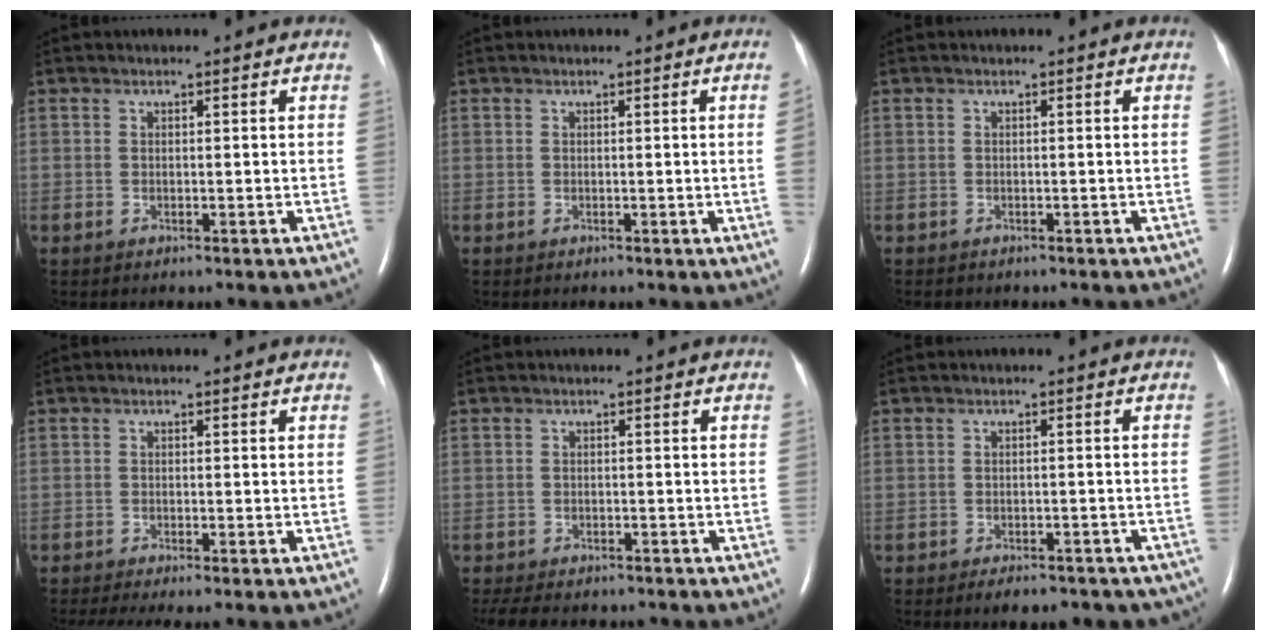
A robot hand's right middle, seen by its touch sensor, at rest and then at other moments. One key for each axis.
{"total": 2.0, "fx": -0.1, "fy": -0.9, "fz": 1.7, "tx": -0.021, "ty": -0.002, "tz": 0.000}
{"total": 0.7, "fx": -0.6, "fy": 0.3, "fz": 0.2, "tx": -0.014, "ty": 0.000, "tz": -0.004}
{"total": 4.4, "fx": -3.5, "fy": -0.2, "fz": 2.6, "tx": -0.043, "ty": -0.009, "tz": -0.058}
{"total": 8.9, "fx": -7.7, "fy": 2.7, "fz": 3.7, "tx": -0.067, "ty": -0.003, "tz": -0.104}
{"total": 8.4, "fx": -7.0, "fy": 3.2, "fz": 3.3, "tx": -0.035, "ty": 0.004, "tz": -0.073}